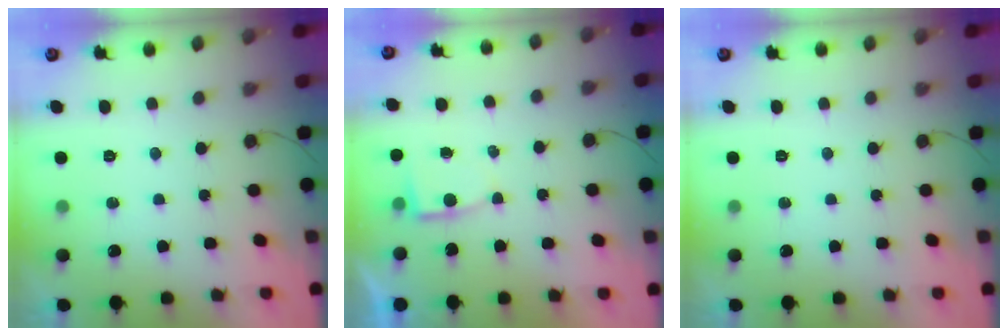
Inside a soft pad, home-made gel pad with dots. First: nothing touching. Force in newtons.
{"total": 2.6, "press": 2.6, "slide": 0.3}
{"total": 0.0}